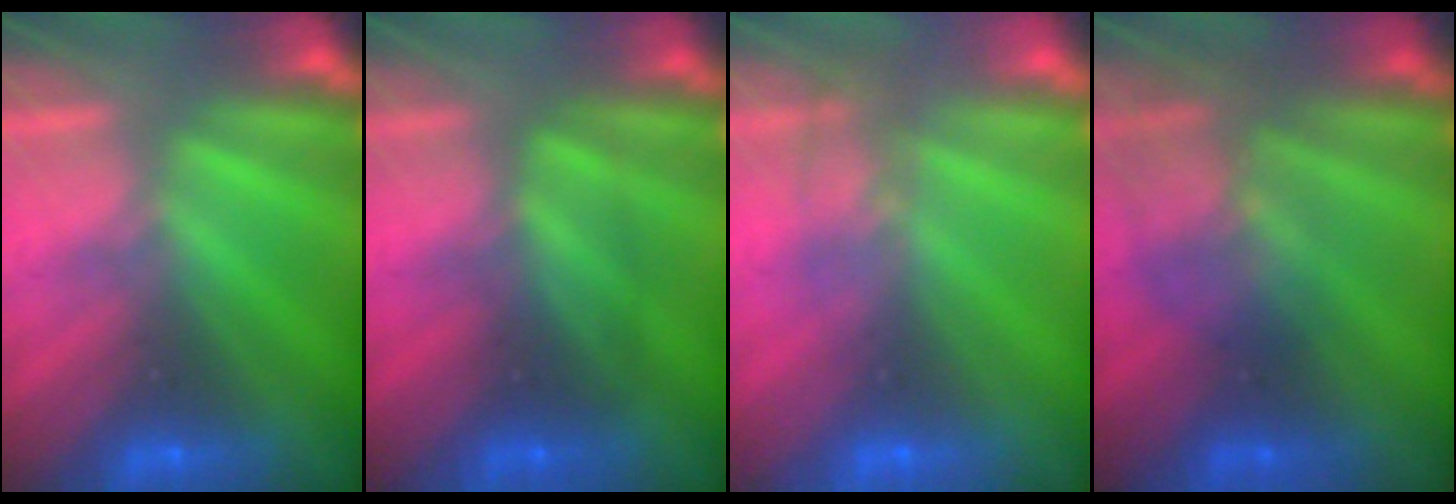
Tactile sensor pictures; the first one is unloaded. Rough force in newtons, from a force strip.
{"total": 2.4}
{"total": 1.4}
{"total": 2.3}